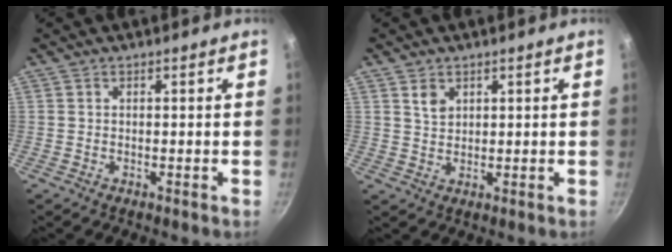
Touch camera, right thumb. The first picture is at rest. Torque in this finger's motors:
{"motor_torque": [-0.04, 0.11, -0.23, -0.07, 0.00]}